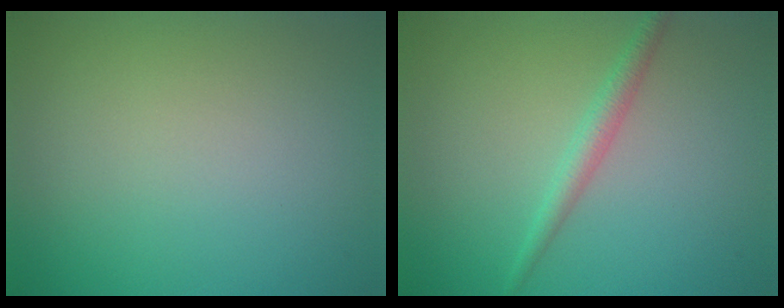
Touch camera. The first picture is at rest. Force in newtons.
{"total": 1.9, "press": 1.9, "slide": 0.1}